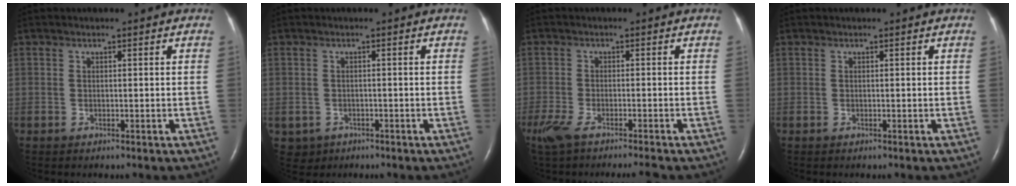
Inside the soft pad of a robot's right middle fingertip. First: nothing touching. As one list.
[{"total": 2.4, "force": [-1.1, 2.1, 0.4], "torque": [-0.008, 0.005, -0.010]}, {"total": 7.8, "force": [-6.4, 0.7, 4.5], "torque": [-0.084, -0.016, -0.109]}, {"total": 0.0}]